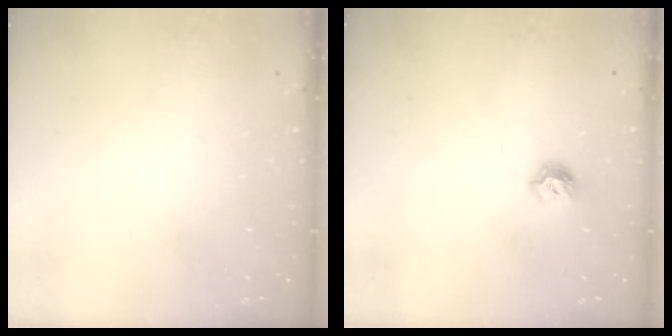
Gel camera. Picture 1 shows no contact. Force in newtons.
{"total": 6.3, "press": 6.2, "slide": 0.9}